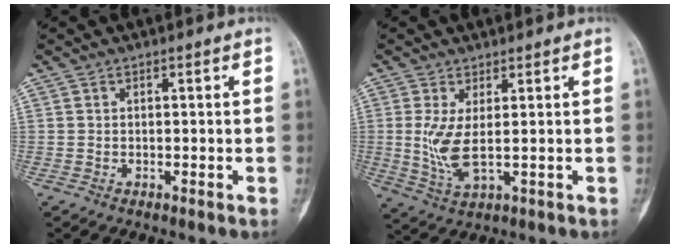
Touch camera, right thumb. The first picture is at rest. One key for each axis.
{"total": 6.4, "fx": 0.6, "fy": 2.0, "fz": 6.0, "tx": -0.144, "ty": -0.018, "tz": 0.020}